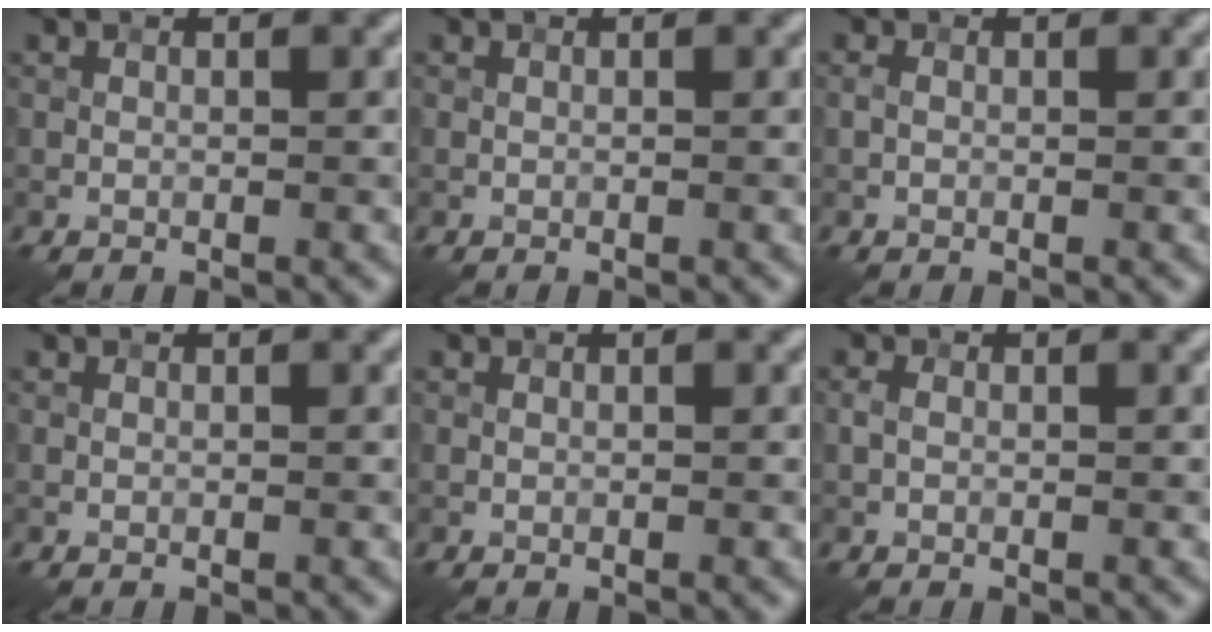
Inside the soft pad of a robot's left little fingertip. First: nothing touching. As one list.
[{"total": 0.0}, {"total": 0.6, "force": [-0.1, 0.5, 0.4], "torque": [-0.008, 0.003, -0.005]}, {"total": 0.0}, {"total": 0.0}, {"total": 0.9, "force": [-0.1, 0.7, 0.6], "torque": [-0.014, 0.004, -0.005]}]